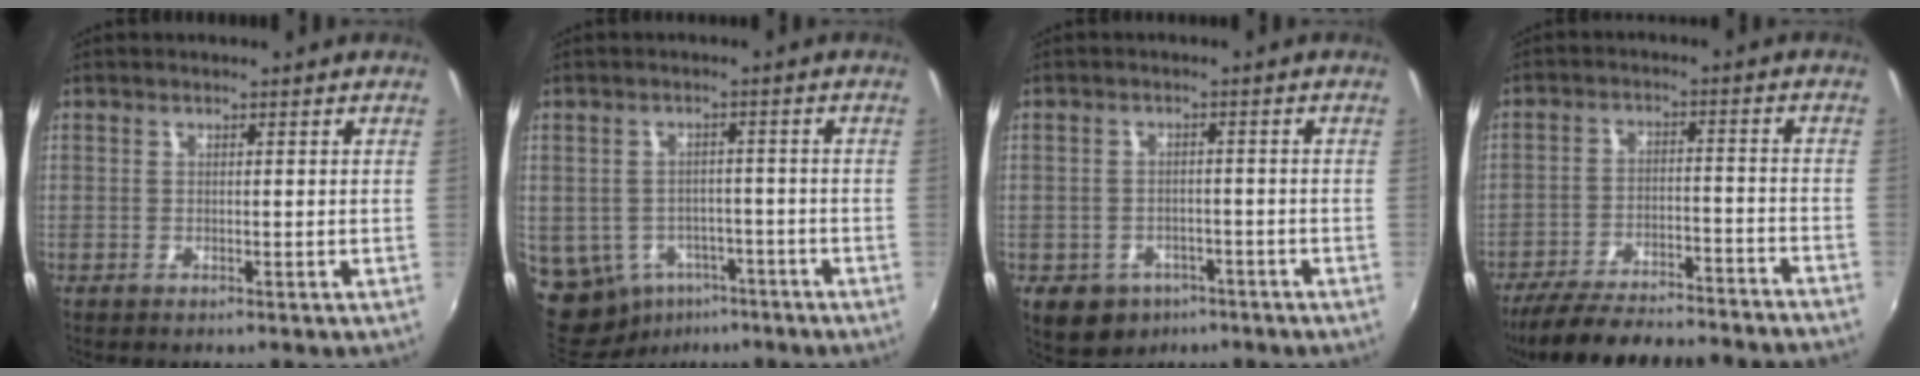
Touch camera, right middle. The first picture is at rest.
{"total": 9.5, "force": [-4.2, 7.6, 3.9], "torque": [-0.108, -0.007, -0.042]}
{"total": 7.6, "force": [-4.0, 5.9, 2.8], "torque": [-0.070, -0.005, -0.045]}
{"total": 23.3, "force": [-21.1, 2.5, 9.6], "torque": [-0.172, -0.030, -0.289]}